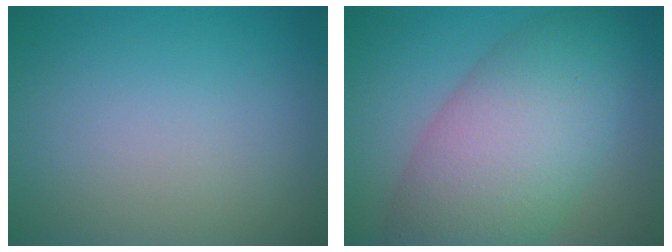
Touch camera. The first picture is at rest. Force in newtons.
{"total": 9.8, "press": 9.8, "slide": 0.3}